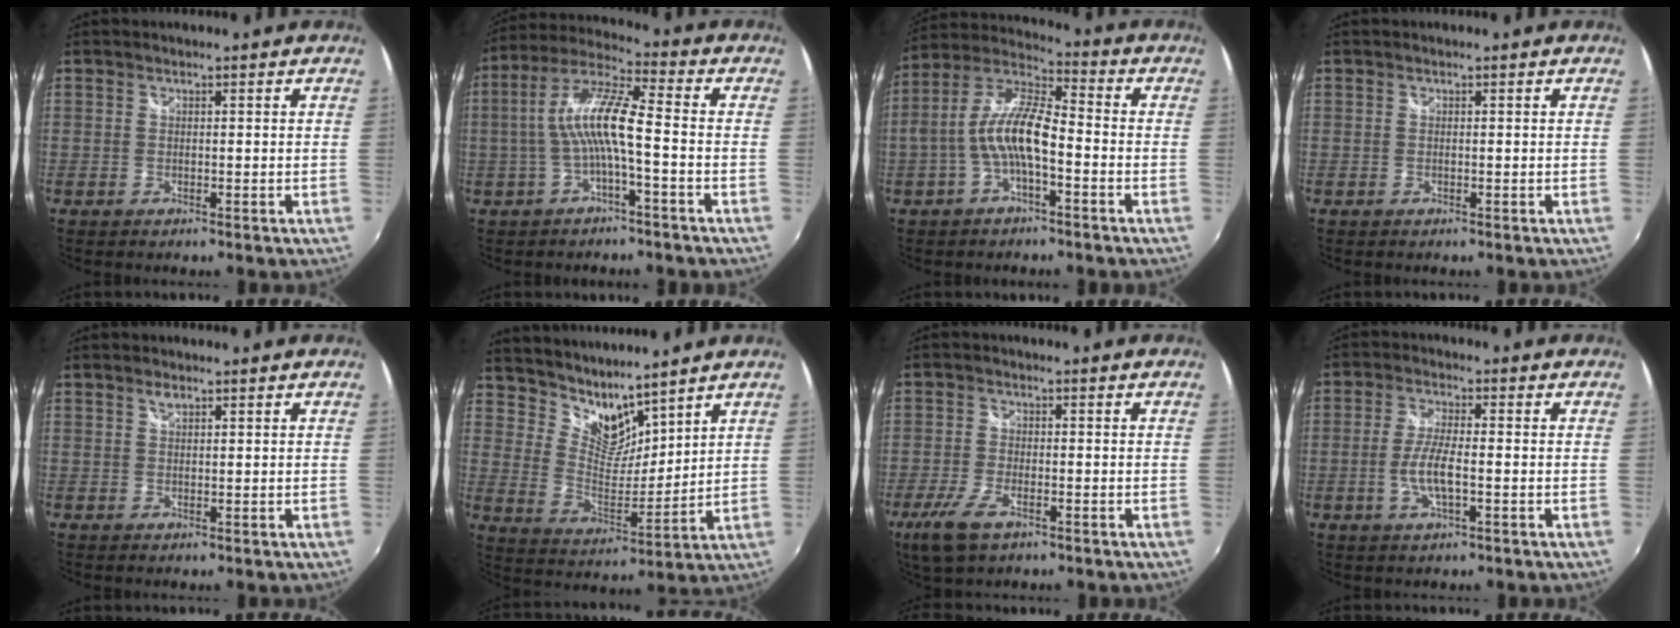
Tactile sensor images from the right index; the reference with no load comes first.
{"total": 10.1, "force": [-1.8, 1.3, 9.9], "torque": [-0.206, 0.016, -0.032]}
{"total": 10.5, "force": [-2.8, 3.2, 9.7], "torque": [-0.207, 0.014, -0.051]}
{"total": 0.0}
{"total": 1.1, "force": [0.7, 0.5, 0.6], "torque": [-0.010, 0.002, 0.012]}
{"total": 9.0, "force": [8.0, 2.9, 2.9], "torque": [-0.053, -0.012, 0.156]}
{"total": 7.6, "force": [-4.5, 3.1, 5.4], "torque": [-0.134, -0.018, -0.083]}
{"total": 6.1, "force": [-1.6, 1.4, 5.7], "torque": [-0.120, -0.002, -0.032]}